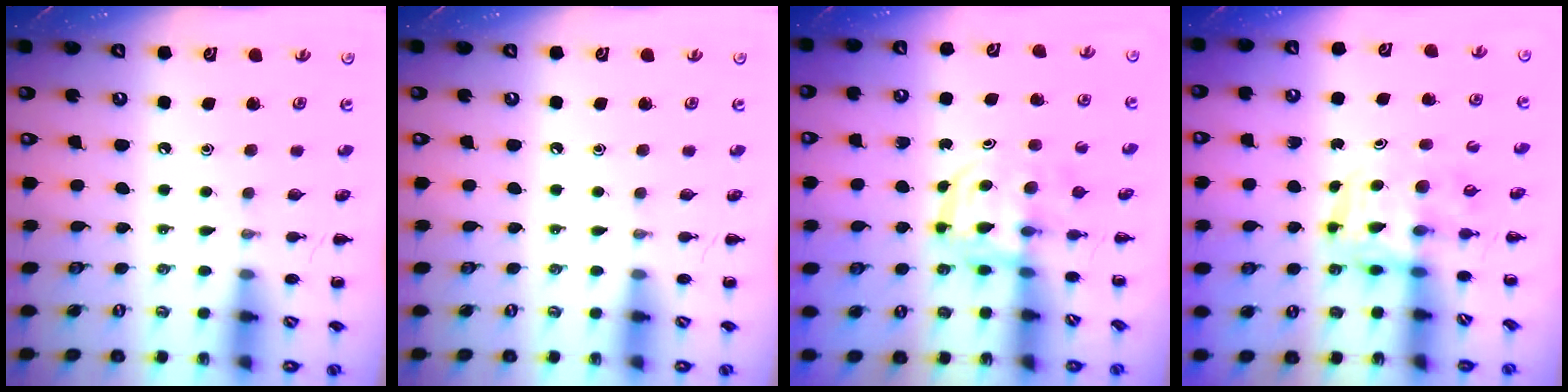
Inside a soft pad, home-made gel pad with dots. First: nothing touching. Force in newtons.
{"total": 0.0}
{"total": 3.3, "press": 3.3, "slide": 0.4}
{"total": 3.4, "press": 3.4, "slide": 0.6}